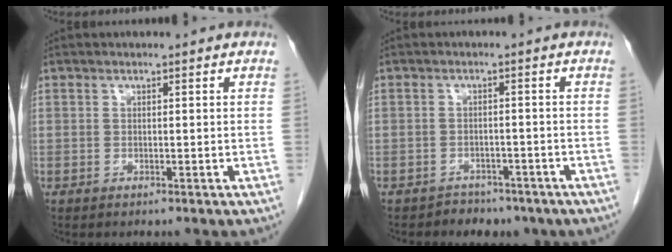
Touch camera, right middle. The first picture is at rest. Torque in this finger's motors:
{"motor_torque": [-0.28, -0.33, 0.04, 0.00]}